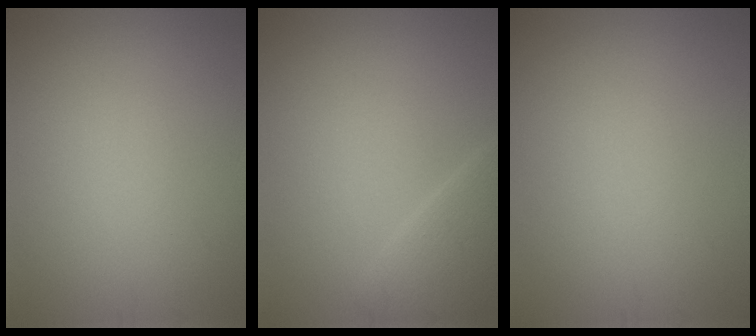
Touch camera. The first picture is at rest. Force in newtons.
{"total": 3.0, "press": 3.0, "slide": 0.2}
{"total": 0.0}